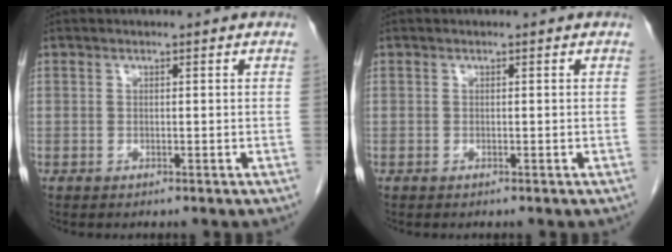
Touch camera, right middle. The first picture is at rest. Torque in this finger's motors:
{"motor_torque": [0.01, -0.27, -0.03, 0.01]}